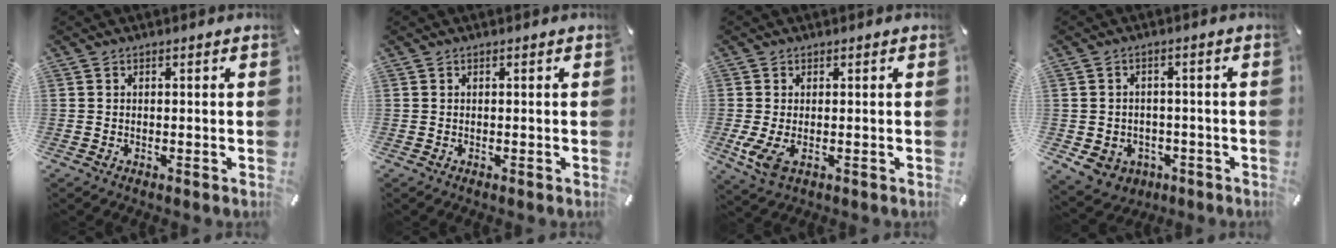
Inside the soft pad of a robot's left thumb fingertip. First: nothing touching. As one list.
[{"total": 0.0}, {"total": 4.3, "force": [-0.5, 2.1, 3.7], "torque": [-0.066, -0.010, -0.011]}, {"total": 6.0, "force": [-2.1, 5.3, 1.8], "torque": [-0.039, 0.015, -0.036]}]